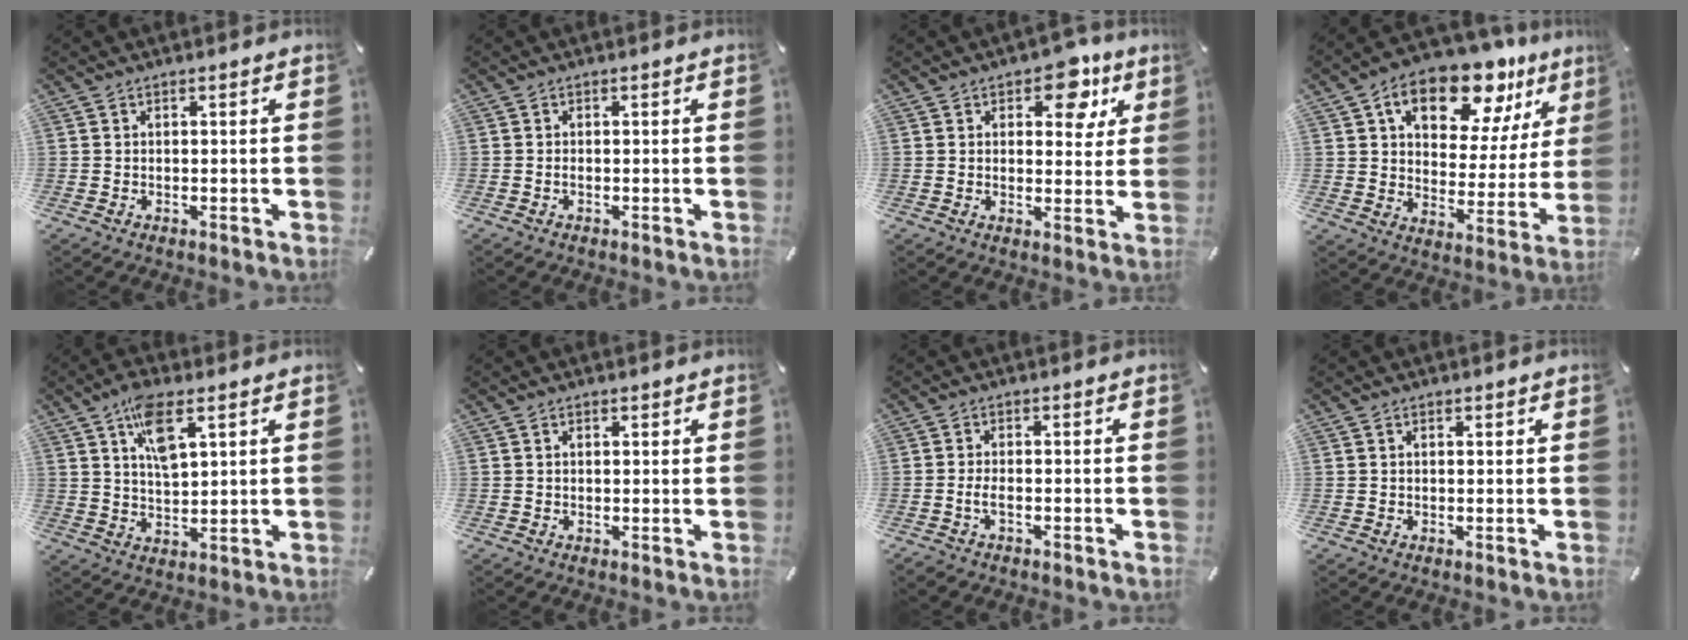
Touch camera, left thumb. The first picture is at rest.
{"total": 0.7, "force": [-0.2, 0.3, 0.6], "torque": [-0.013, -0.002, -0.004]}
{"total": 10.0, "force": [5.2, 5.9, 6.2], "torque": [-0.056, -0.024, 0.082]}
{"total": 17.2, "force": [11.2, 9.3, 9.2], "torque": [-0.137, -0.070, 0.190]}
{"total": 9.2, "force": [4.9, 3.8, 6.8], "torque": [-0.126, -0.008, 0.087]}
{"total": 1.0, "force": [0.5, 0.6, 0.7], "torque": [-0.013, 0.002, 0.009]}
{"total": 2.5, "force": [-1.0, 1.0, 2.0], "torque": [-0.042, 0.003, -0.021]}
{"total": 0.9, "force": [0.4, 0.6, 0.6], "torque": [-0.011, 0.003, 0.007]}